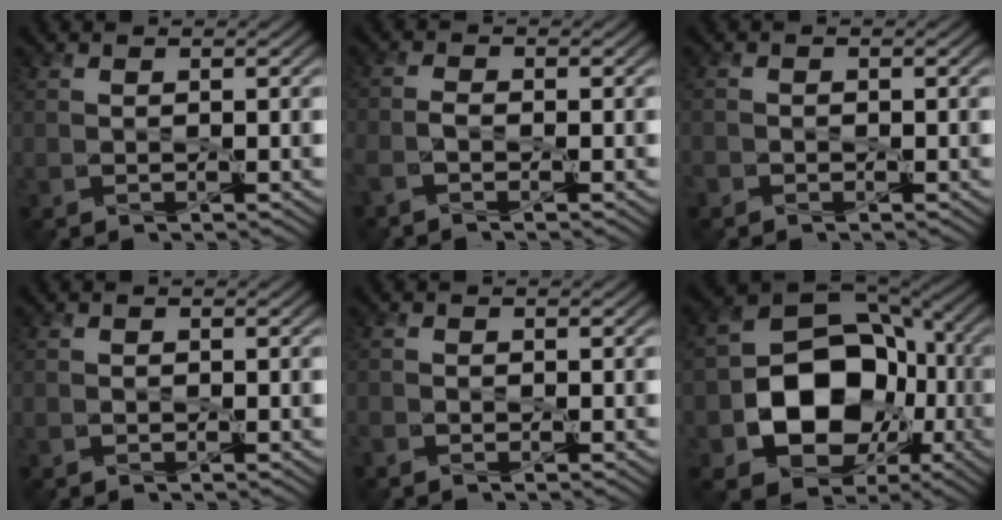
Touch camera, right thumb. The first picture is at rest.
{"total": 1.9, "force": [-1.3, 0.4, 1.4], "torque": [-0.036, 0.000, -0.033]}
{"total": 0.9, "force": [-0.7, 0.5, 0.1], "torque": [-0.005, -0.001, -0.016]}
{"total": 0.0}
{"total": 0.8, "force": [-0.6, 0.3, 0.4], "torque": [-0.010, 0.000, -0.012]}
{"total": 15.2, "force": [-3.4, 11.4, 9.4], "torque": [-0.167, -0.029, -0.059]}